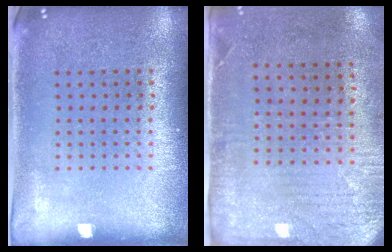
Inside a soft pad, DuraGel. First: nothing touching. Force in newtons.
{"total": 3.0, "press": 2.4, "slide": 1.9}